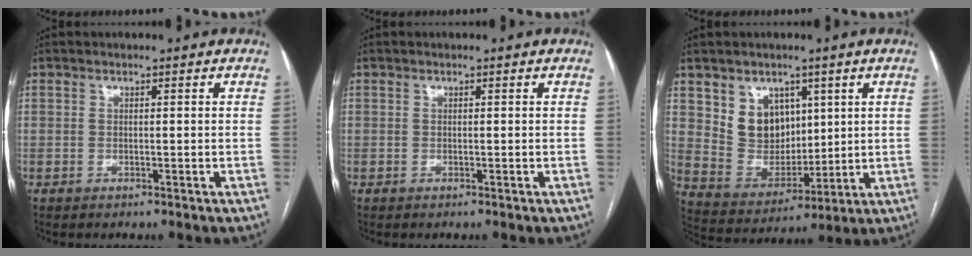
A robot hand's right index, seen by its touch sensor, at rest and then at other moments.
{"total": 0.0}
{"total": 9.1, "force": [4.0, 6.9, 4.5], "torque": [-0.089, 0.017, 0.094]}